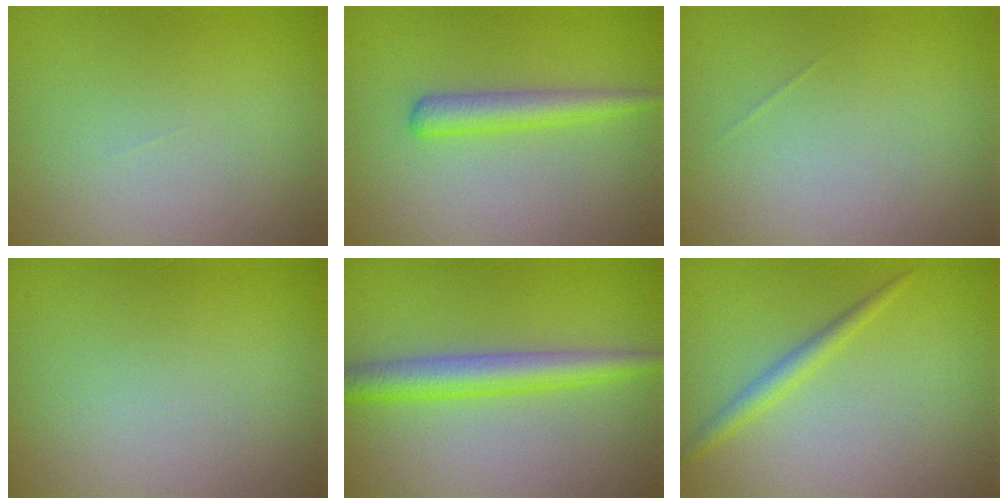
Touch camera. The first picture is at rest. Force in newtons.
{"total": 2.5, "press": 2.5, "slide": 0.1}
{"total": 0.0}
{"total": 0.0}
{"total": 3.9, "press": 3.9, "slide": 0.1}
{"total": 1.6, "press": 1.6, "slide": 0.1}